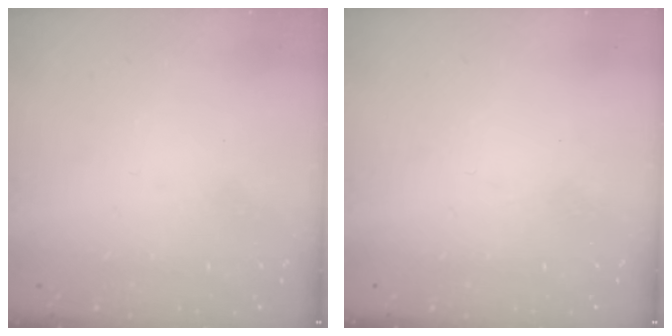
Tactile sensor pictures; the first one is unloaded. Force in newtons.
{"total": 0.0}